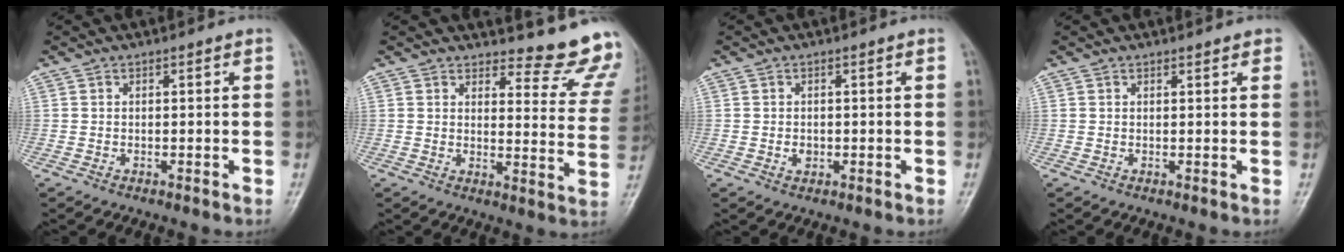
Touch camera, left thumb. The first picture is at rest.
{"total": 13.2, "force": [12.5, 2.8, 3.1], "torque": [0.001, -0.140, 0.126]}
{"total": 1.5, "force": [-0.2, 1.2, 0.9], "torque": [-0.011, 0.001, -0.001]}
{"total": 1.5, "force": [1.2, 0.5, 0.6], "torque": [0.000, -0.002, 0.012]}